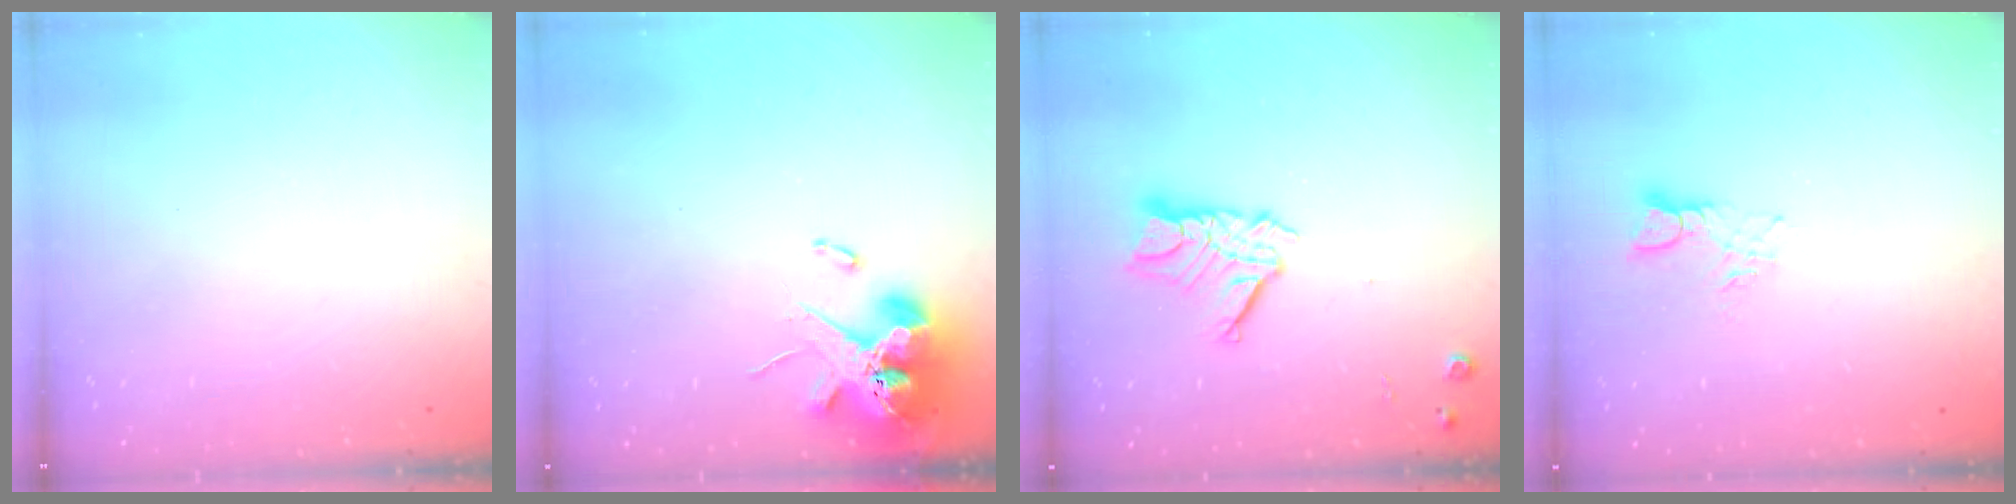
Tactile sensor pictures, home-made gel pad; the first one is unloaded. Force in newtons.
{"total": 11.6, "press": 11.4, "slide": 1.8}
{"total": 12.1, "press": 12.1, "slide": 1.1}
{"total": 3.4, "press": 3.4, "slide": 0.2}